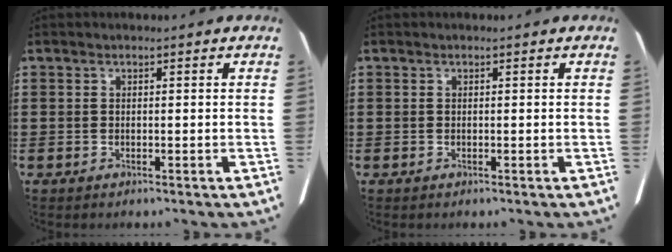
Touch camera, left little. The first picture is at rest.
{"total": 0.0}